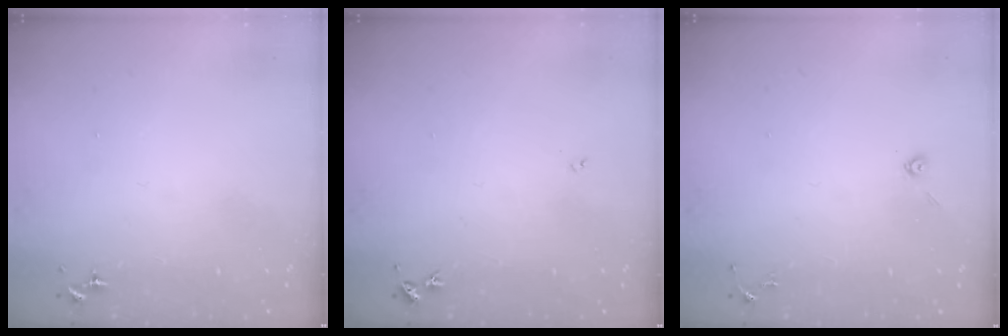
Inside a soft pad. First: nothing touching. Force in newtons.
{"total": 3.0, "press": 3.0, "slide": 0.4}
{"total": 3.9, "press": 3.8, "slide": 0.9}